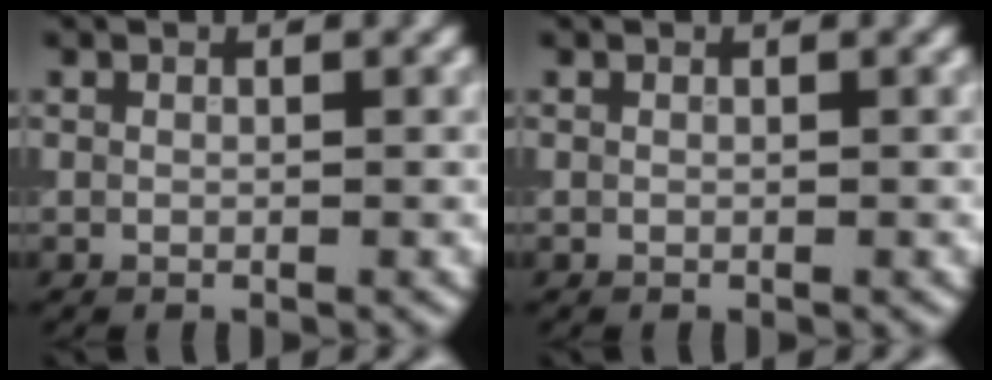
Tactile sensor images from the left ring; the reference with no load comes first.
{"total": 0.0}